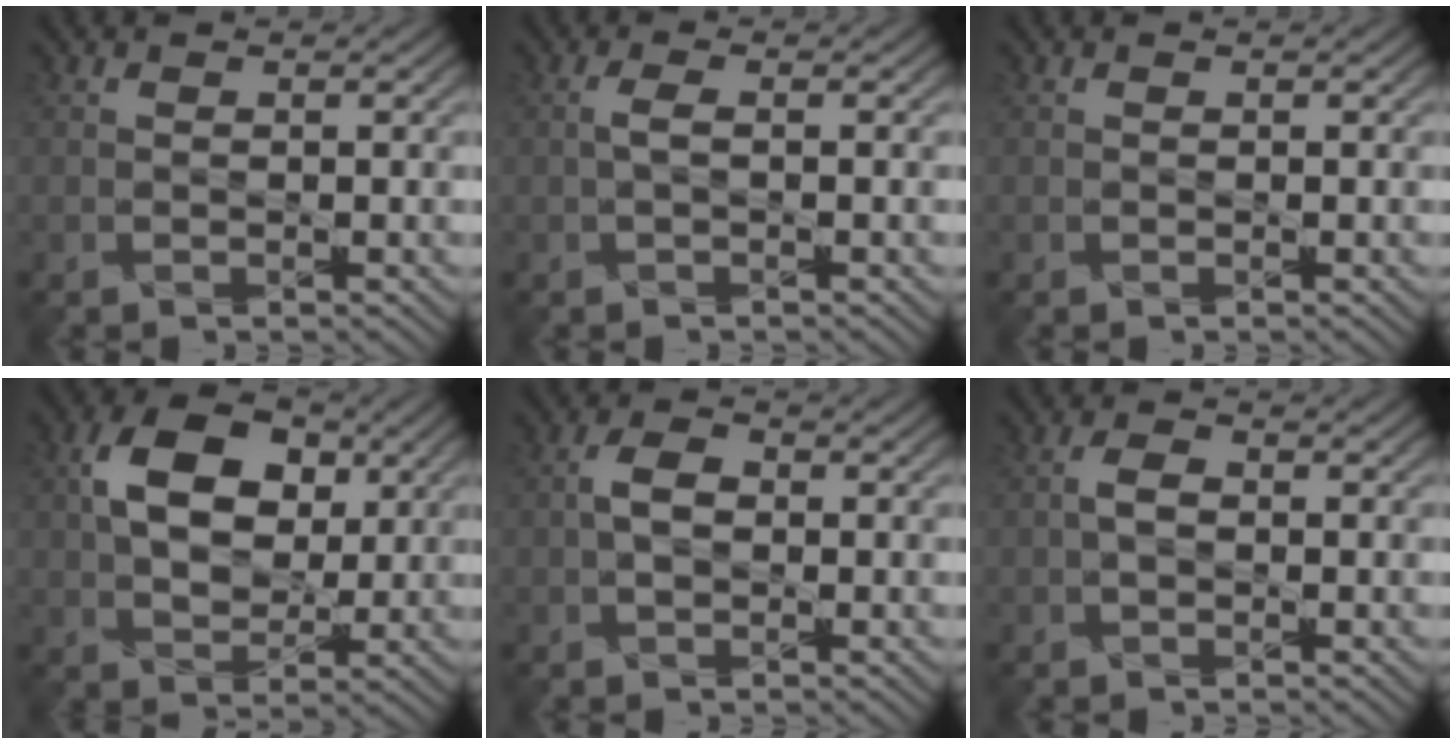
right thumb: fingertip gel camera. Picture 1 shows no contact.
{"total": 1.2, "force": [0.1, 0.4, 1.1], "torque": [-0.024, 0.006, -0.003]}
{"total": 0.0}
{"total": 8.2, "force": [2.3, 5.7, 5.5], "torque": [-0.109, 0.009, 0.038]}
{"total": 2.4, "force": [-0.1, 1.6, 1.8], "torque": [-0.038, 0.004, -0.004]}
{"total": 1.4, "force": [-0.2, 0.9, 1.1], "torque": [-0.025, 0.006, -0.006]}